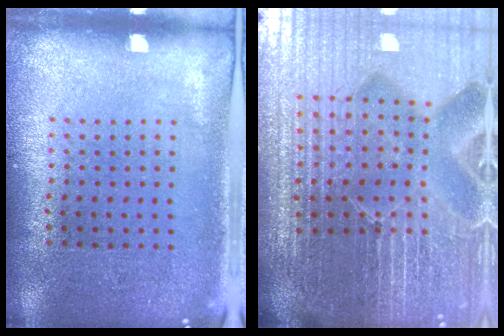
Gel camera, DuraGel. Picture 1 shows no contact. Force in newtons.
{"total": 7.1, "press": 6.2, "slide": 3.4}